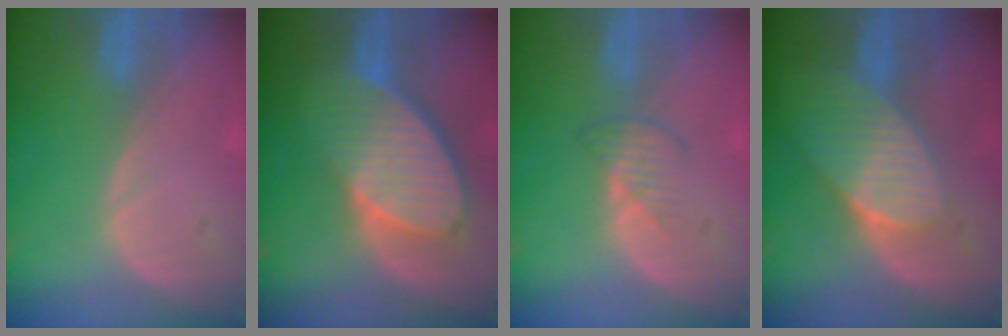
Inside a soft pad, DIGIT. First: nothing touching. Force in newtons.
{"total": 10.0, "press": 8.7, "slide": 4.8}
{"total": 2.8, "press": 2.7, "slide": 0.8}
{"total": 7.7, "press": 6.9, "slide": 3.4}